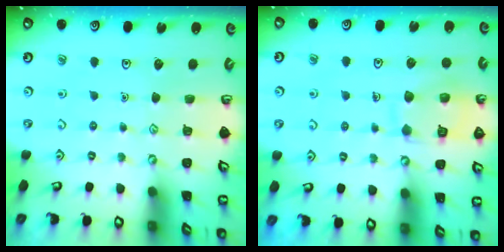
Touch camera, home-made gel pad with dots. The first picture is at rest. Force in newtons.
{"total": 11.9, "press": 11.9, "slide": 1.1}